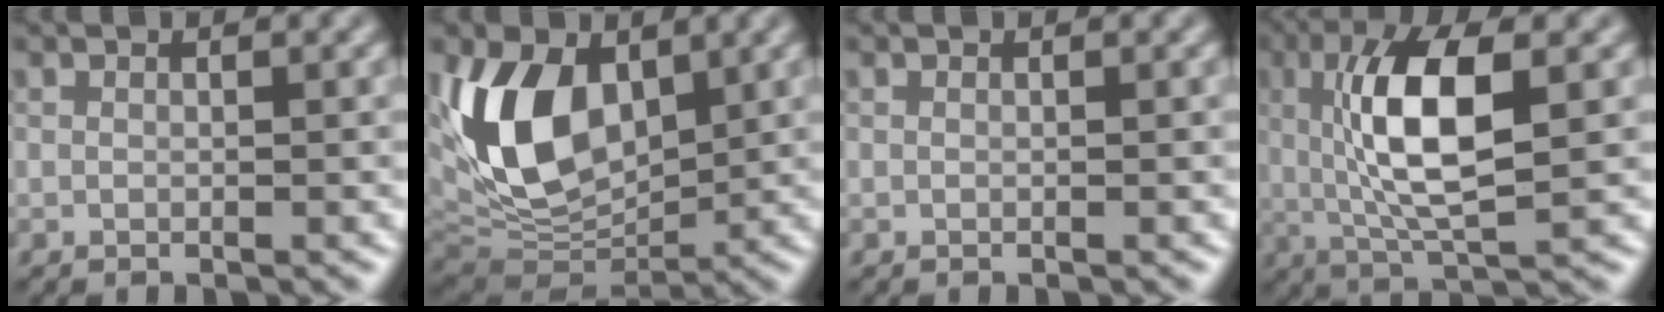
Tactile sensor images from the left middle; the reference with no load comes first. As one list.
[{"total": 9.4, "force": [1.8, 5.9, 7.1], "torque": [-0.167, -0.002, 0.037]}, {"total": 0.0}, {"total": 7.8, "force": [0.6, 2.2, 7.4], "torque": [-0.142, 0.003, 0.022]}]